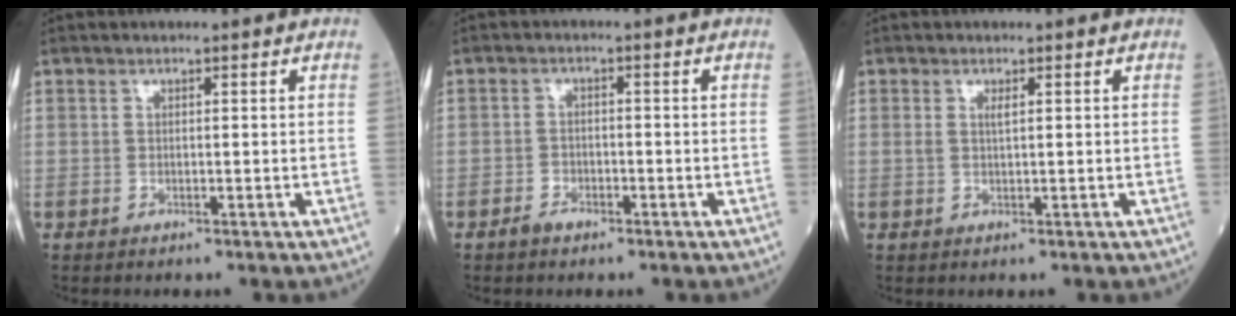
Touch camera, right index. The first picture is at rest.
{"total": 2.1, "force": [-1.5, 1.3, 0.8], "torque": [-0.013, 0.004, -0.025]}
{"total": 1.1, "force": [0.4, 0.1, 1.0], "torque": [-0.025, 0.002, 0.007]}